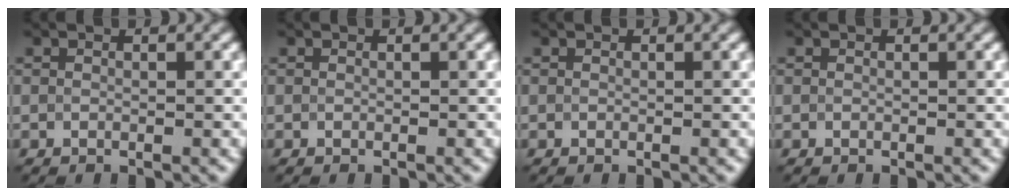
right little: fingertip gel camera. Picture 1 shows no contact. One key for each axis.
{"total": 0.0}
{"total": 0.0}
{"total": 0.0}